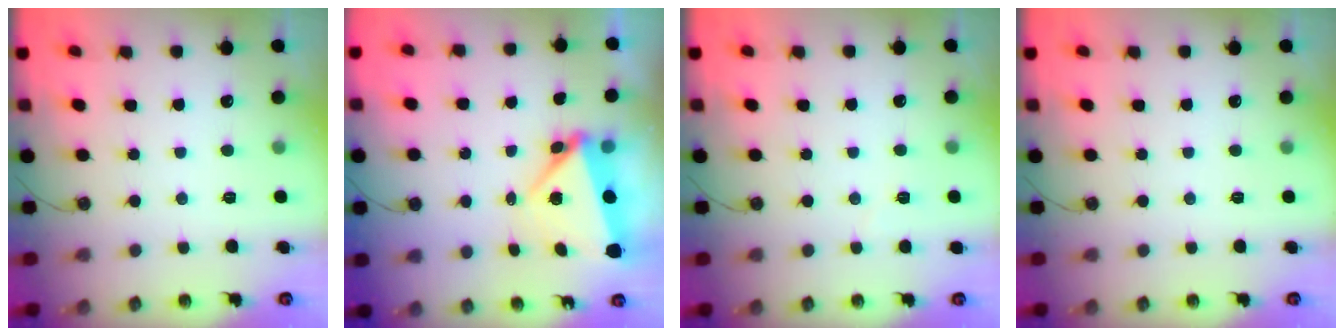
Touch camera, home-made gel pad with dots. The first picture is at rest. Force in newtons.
{"total": 5.5, "press": 5.4, "slide": 1.0}
{"total": 3.6, "press": 2.7, "slide": 2.4}
{"total": 0.0}